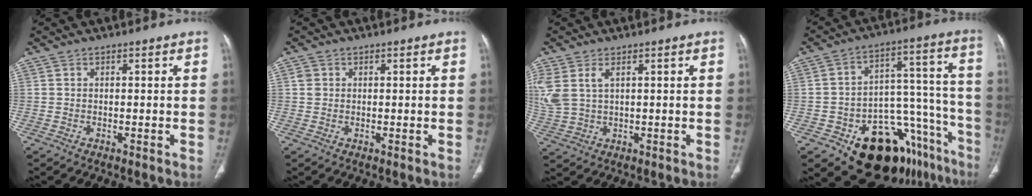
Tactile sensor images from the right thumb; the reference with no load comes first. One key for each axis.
{"total": 1.5, "fx": 0.4, "fy": 1.4, "fz": 0.5, "tx": -0.005, "ty": 0.000, "tz": 0.006}
{"total": 8.0, "fx": 2.7, "fy": 4.7, "fz": 5.8, "tx": -0.154, "ty": 0.005, "tz": 0.065}
{"total": 23.2, "fx": -13.5, "fy": 12.7, "fz": 14.0, "tx": -0.101, "ty": 0.125, "tz": -0.181}